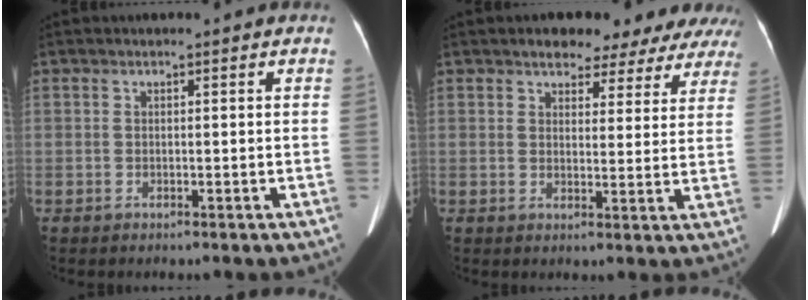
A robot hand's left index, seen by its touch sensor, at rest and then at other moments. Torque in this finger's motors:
{"motor_torque": [0.96, -1.18, 0.17, 0.01]}